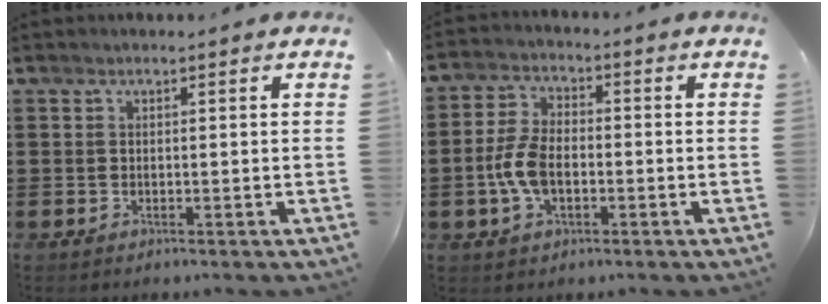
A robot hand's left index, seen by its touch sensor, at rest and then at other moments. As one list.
[{"total": 6.8, "force": [-1.5, 3.8, 5.4], "torque": [-0.136, -0.002, -0.036]}]